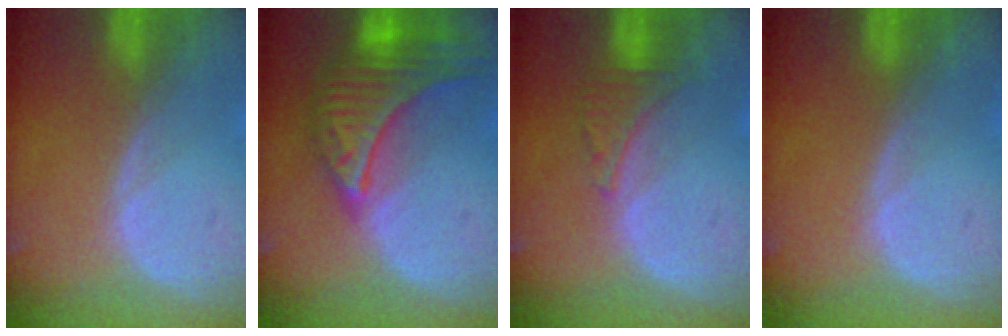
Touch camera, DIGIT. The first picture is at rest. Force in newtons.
{"total": 10.0, "press": 9.9, "slide": 0.6}
{"total": 3.0, "press": 3.0, "slide": 0.2}
{"total": 0.0}